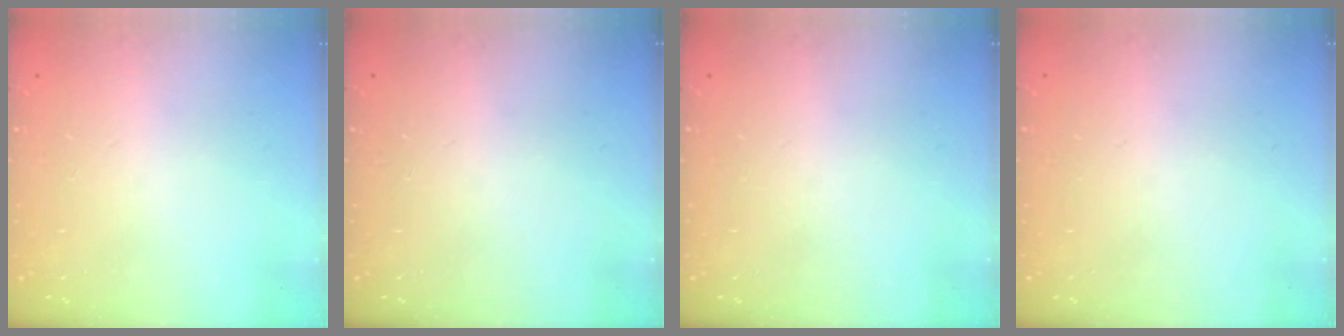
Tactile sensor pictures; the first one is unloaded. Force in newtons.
{"total": 0.0}
{"total": 0.0}
{"total": 0.0}